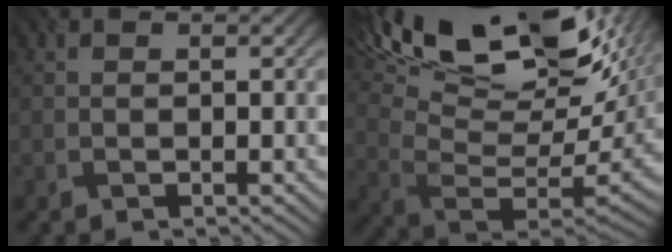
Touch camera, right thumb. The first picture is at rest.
{"total": 20.8, "force": [11.8, 7.9, 15.3], "torque": [-0.252, 0.033, 0.203]}